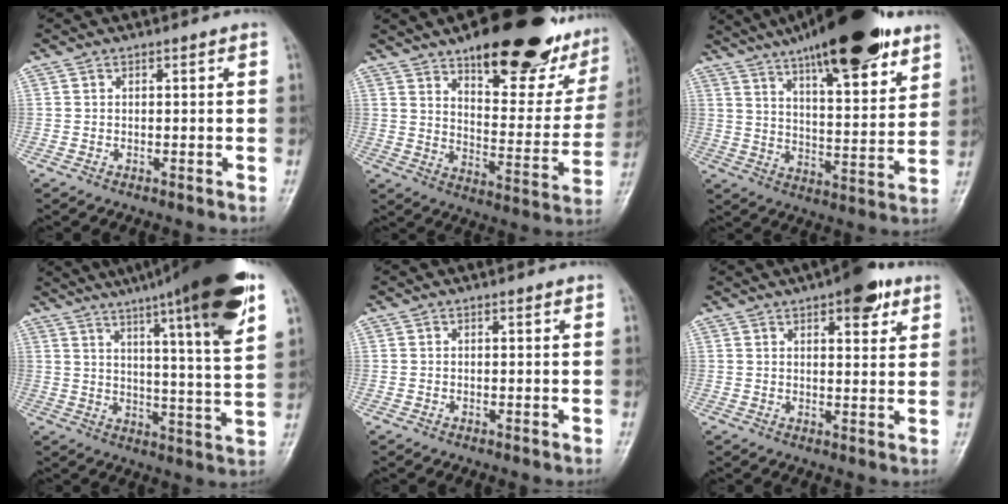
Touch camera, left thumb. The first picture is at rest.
{"total": 27.6, "force": [18.7, 9.9, 17.8], "torque": [-0.200, -0.077, 0.260]}
{"total": 24.7, "force": [16.6, 6.8, 17.0], "torque": [-0.235, -0.043, 0.257]}
{"total": 23.2, "force": [14.1, 2.3, 18.3], "torque": [-0.259, -0.034, 0.194]}
{"total": 0.0}
{"total": 8.4, "force": [4.8, 3.3, 6.0], "torque": [-0.058, -0.017, 0.062]}